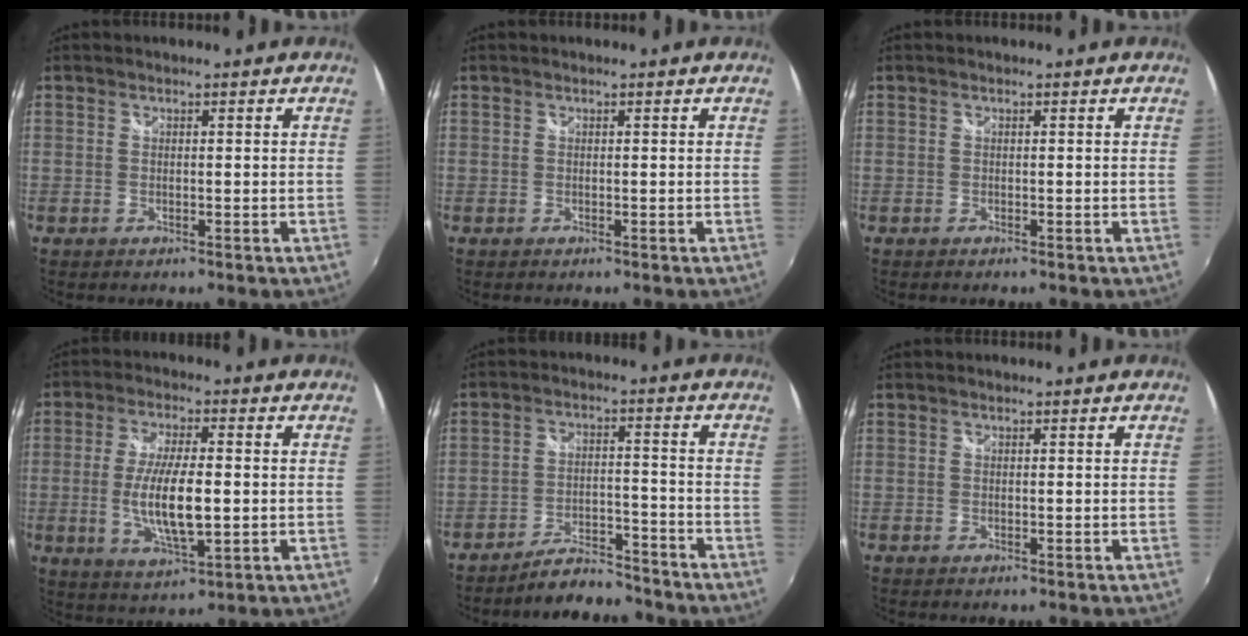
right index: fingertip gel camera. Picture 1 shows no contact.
{"total": 0.0}
{"total": 0.0}
{"total": 10.9, "force": [-1.1, 3.1, 10.4], "torque": [-0.201, -0.011, -0.016]}
{"total": 8.4, "force": [-7.9, 2.1, 2.1], "torque": [-0.056, 0.018, -0.115]}
{"total": 0.0}